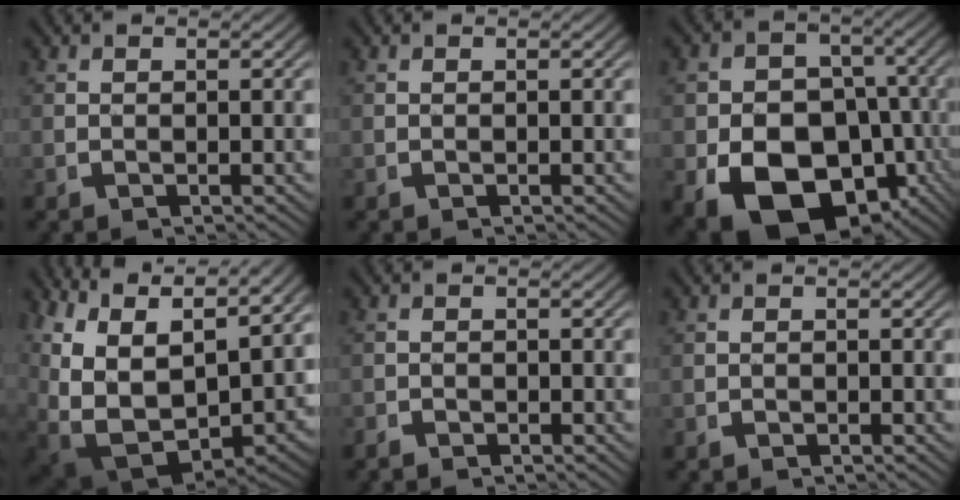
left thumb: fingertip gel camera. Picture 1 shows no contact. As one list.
[{"total": 0.0}, {"total": 17.4, "force": [-5.7, 12.4, 10.8], "torque": [-0.207, -0.093, -0.052]}, {"total": 16.0, "force": [-0.5, 11.3, 11.3], "torque": [-0.254, -0.078, 0.016]}, {"total": 1.3, "force": [-1.3, 0.3, -0.1], "torque": [0.006, -0.007, -0.025]}, {"total": 0.7, "force": [-0.6, 0.1, 0.0], "torque": [0.001, -0.003, -0.012]}]